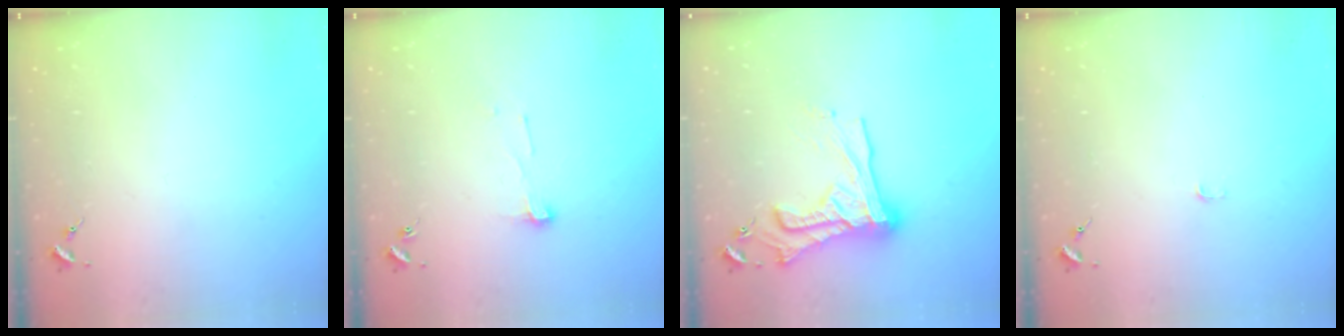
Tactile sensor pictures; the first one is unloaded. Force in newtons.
{"total": 5.2, "press": 5.2, "slide": 0.5}
{"total": 17.4, "press": 17.3, "slide": 1.7}
{"total": 3.0, "press": 3.0, "slide": 0.3}